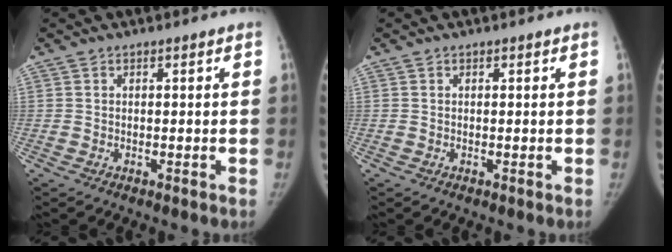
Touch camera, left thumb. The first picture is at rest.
{"total": 0.0}